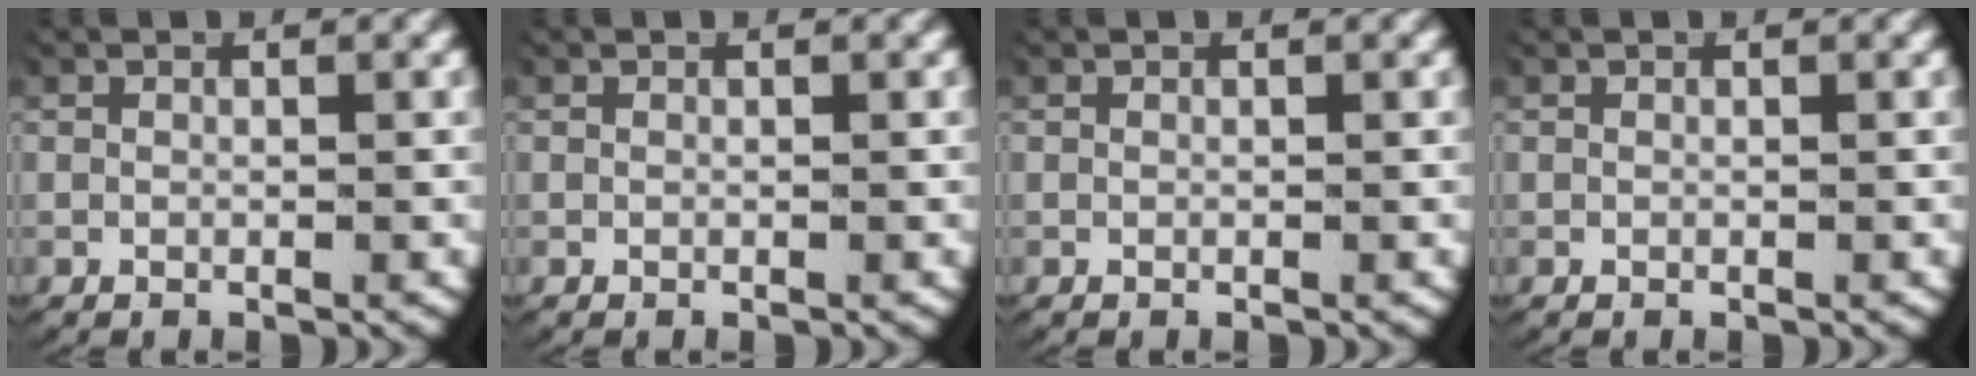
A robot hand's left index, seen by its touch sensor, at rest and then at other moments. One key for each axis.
{"total": 0.0}
{"total": 0.0}
{"total": 0.0}